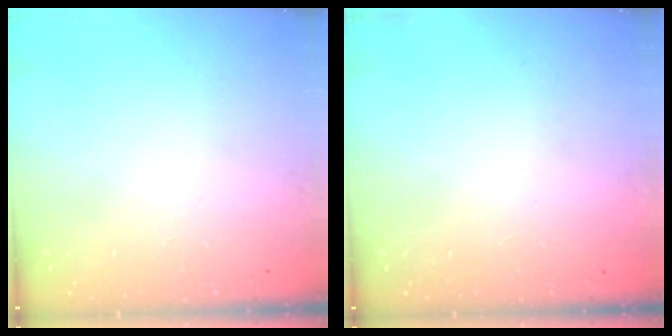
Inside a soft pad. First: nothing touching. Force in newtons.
{"total": 1.5, "press": 1.5, "slide": 0.1}